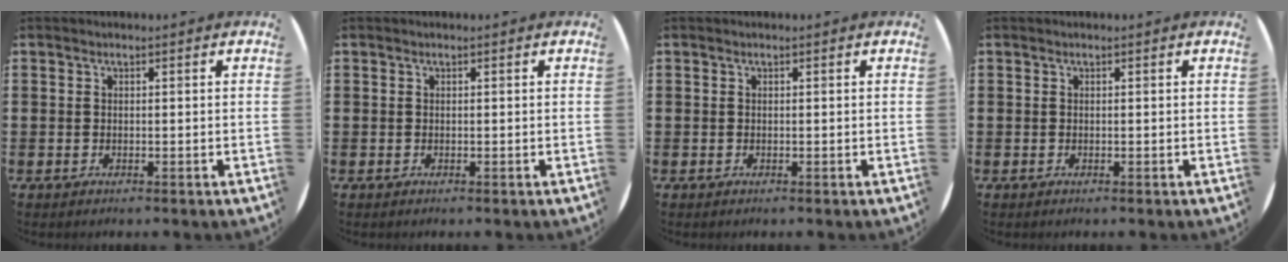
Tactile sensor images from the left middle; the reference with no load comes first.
{"total": 0.0}
{"total": 0.0}
{"total": 0.0}